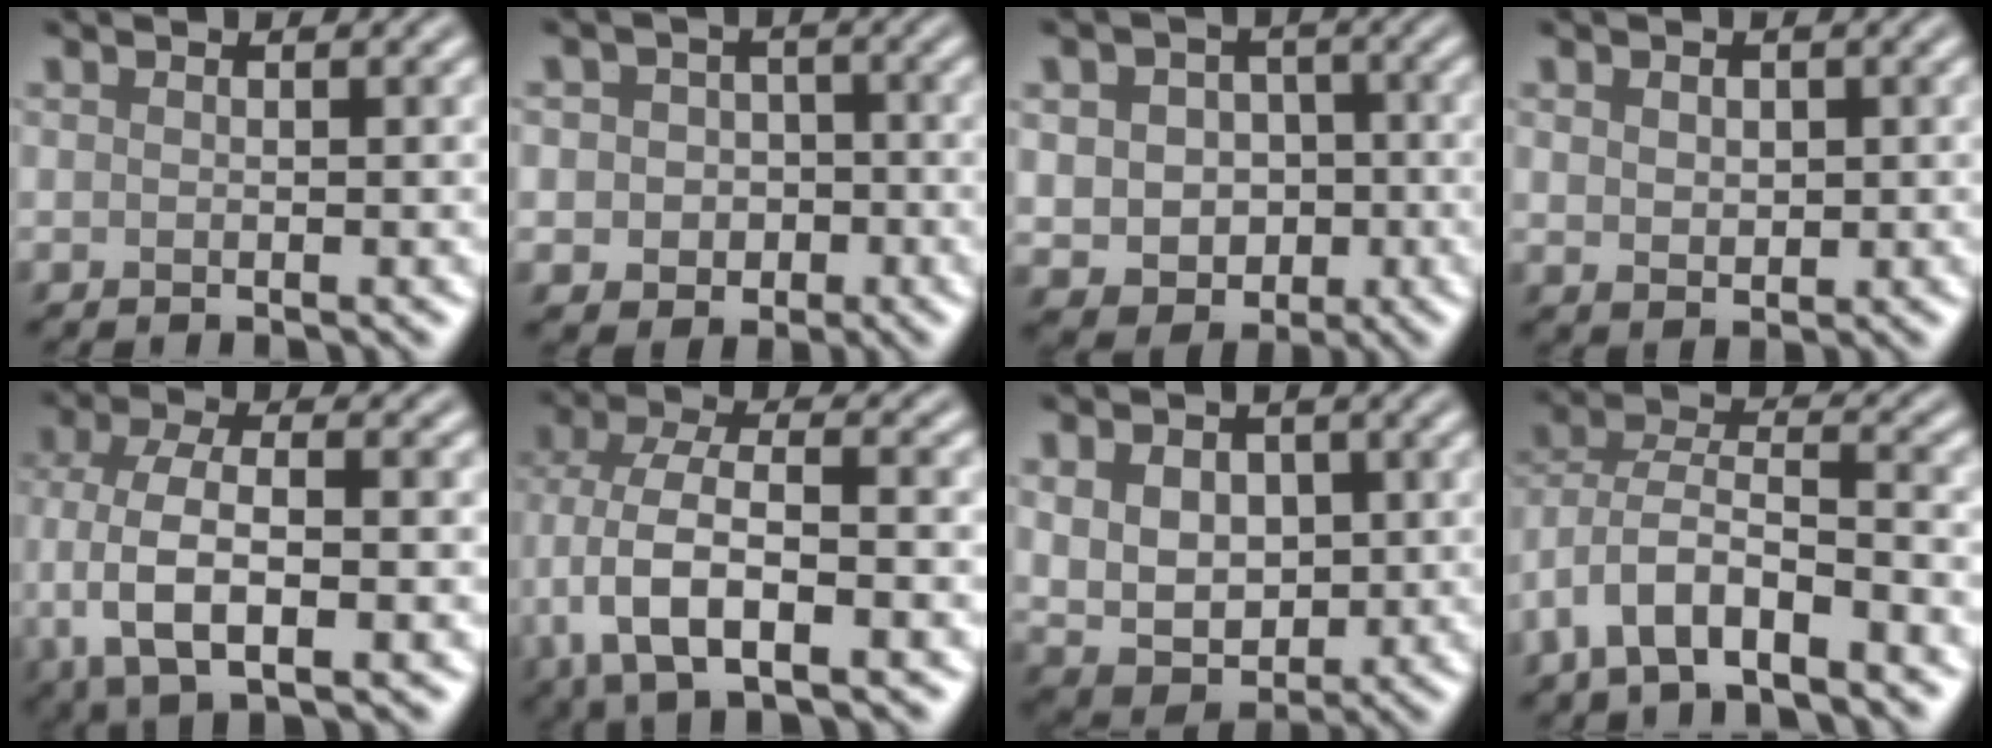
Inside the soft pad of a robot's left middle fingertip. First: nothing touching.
{"total": 4.3, "force": [-0.4, 3.9, 1.7], "torque": [-0.009, 0.012, -0.026]}
{"total": 6.3, "force": [-0.4, 5.4, 3.3], "torque": [-0.043, 0.002, -0.018]}
{"total": 1.7, "force": [0.5, 1.3, 1.0], "torque": [-0.019, -0.004, 0.013]}
{"total": 7.6, "force": [-1.1, 3.4, 6.6], "torque": [-0.132, -0.003, -0.023]}
{"total": 8.9, "force": [-2.4, 4.2, 7.5], "torque": [-0.155, -0.001, -0.048]}
{"total": 6.7, "force": [1.0, 5.1, 4.2], "torque": [-0.081, -0.003, 0.025]}
{"total": 7.1, "force": [-4.0, 2.9, 5.2], "torque": [-0.092, 0.009, -0.082]}